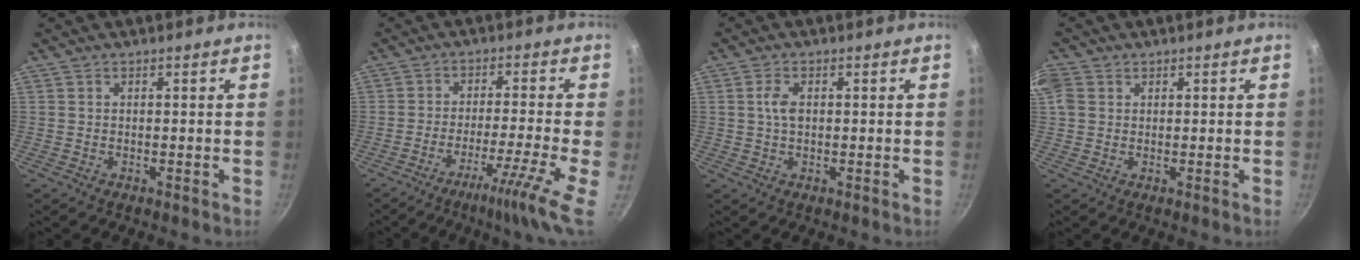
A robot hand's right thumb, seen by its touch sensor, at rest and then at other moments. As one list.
[{"total": 10.7, "force": [-5.3, -0.2, 9.3], "torque": [-0.140, 0.022, -0.090]}, {"total": 3.0, "force": [0.4, 1.7, 2.4], "torque": [-0.047, 0.003, 0.007]}, {"total": 4.4, "force": [1.4, 3.4, 2.4], "torque": [-0.047, 0.009, 0.025]}]